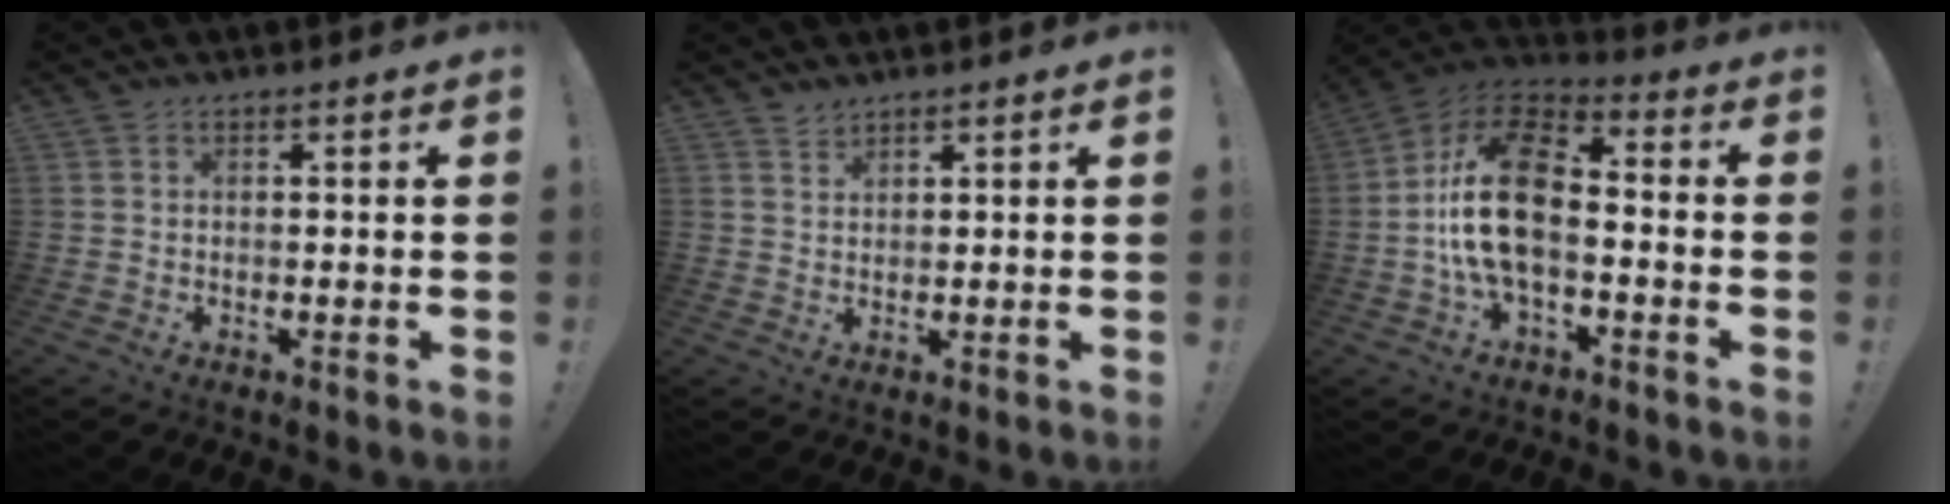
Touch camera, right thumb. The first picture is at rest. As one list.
[{"total": 2.0, "force": [1.9, 0.6, 0.2], "torque": [0.005, -0.014, 0.035]}, {"total": 17.8, "force": [-2.4, 9.9, 14.6], "torque": [-0.284, 0.031, -0.037]}]